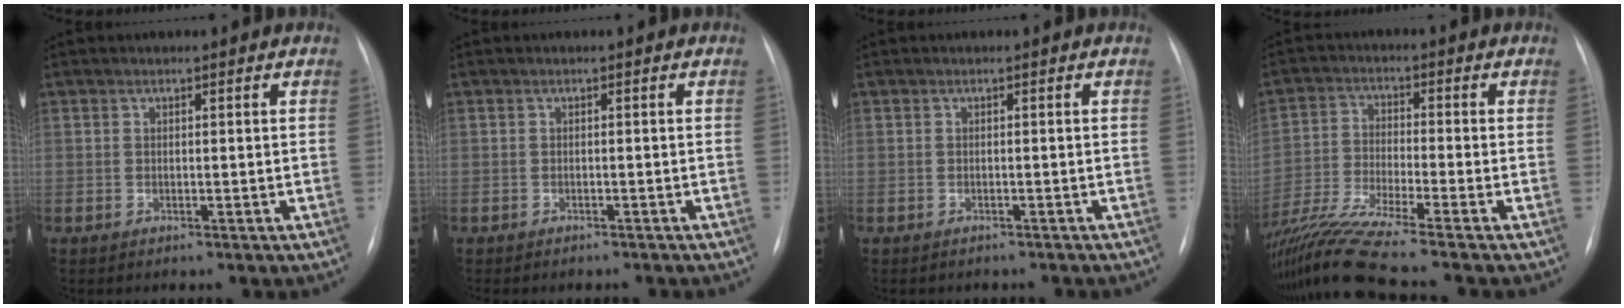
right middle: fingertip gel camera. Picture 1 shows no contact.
{"total": 3.6, "force": [-3.2, 1.1, 1.3], "torque": [-0.018, -0.006, -0.032]}
{"total": 3.2, "force": [-2.8, 1.2, 0.8], "torque": [-0.014, -0.005, -0.030]}
{"total": 12.0, "force": [-10.1, -2.3, 6.0], "torque": [-0.115, -0.030, -0.178]}